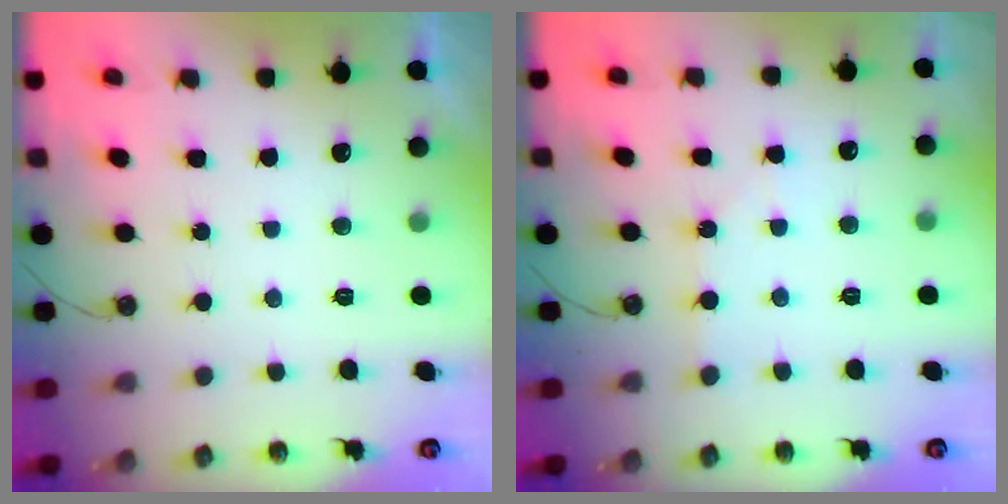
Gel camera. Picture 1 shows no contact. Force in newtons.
{"total": 1.6, "press": 1.6, "slide": 0.3}